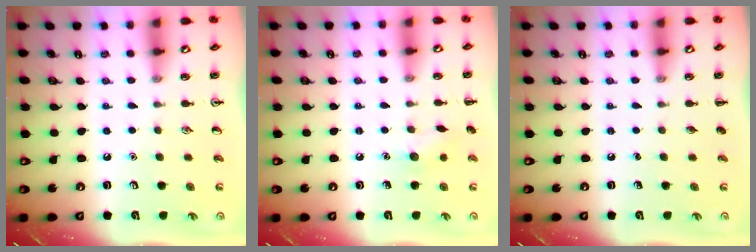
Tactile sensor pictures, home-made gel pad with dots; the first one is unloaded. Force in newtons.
{"total": 6.9, "press": 6.8, "slide": 1.3}
{"total": 0.0}